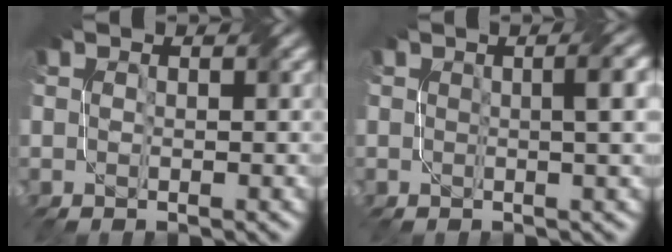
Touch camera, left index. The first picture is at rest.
{"total": 3.0, "force": [0.2, 0.7, 2.9], "torque": [-0.027, 0.015, 0.002]}